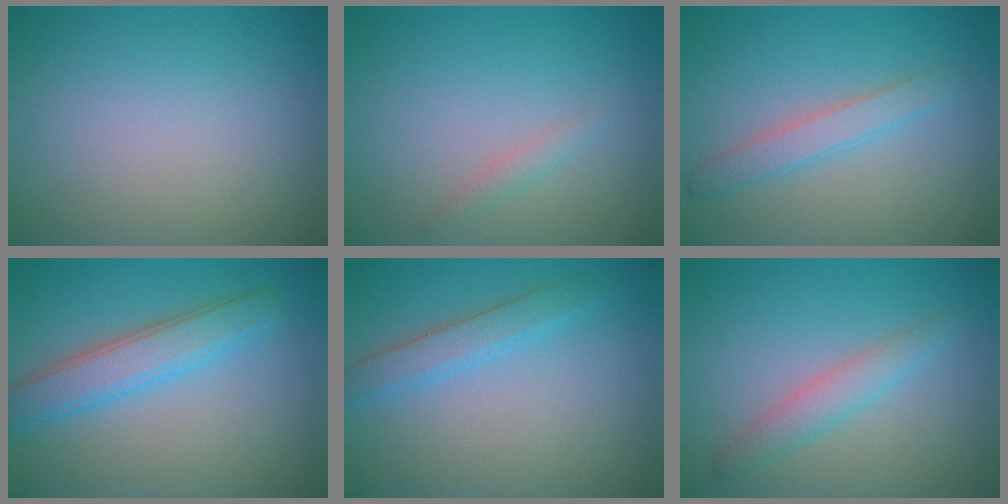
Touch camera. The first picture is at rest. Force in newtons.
{"total": 0.9, "press": 0.9, "slide": 0.1}
{"total": 2.2, "press": 2.2, "slide": 0.1}
{"total": 4.2, "press": 4.2, "slide": 0.2}
{"total": 2.3, "press": 2.3, "slide": 0.1}
{"total": 2.3, "press": 2.3, "slide": 0.0}